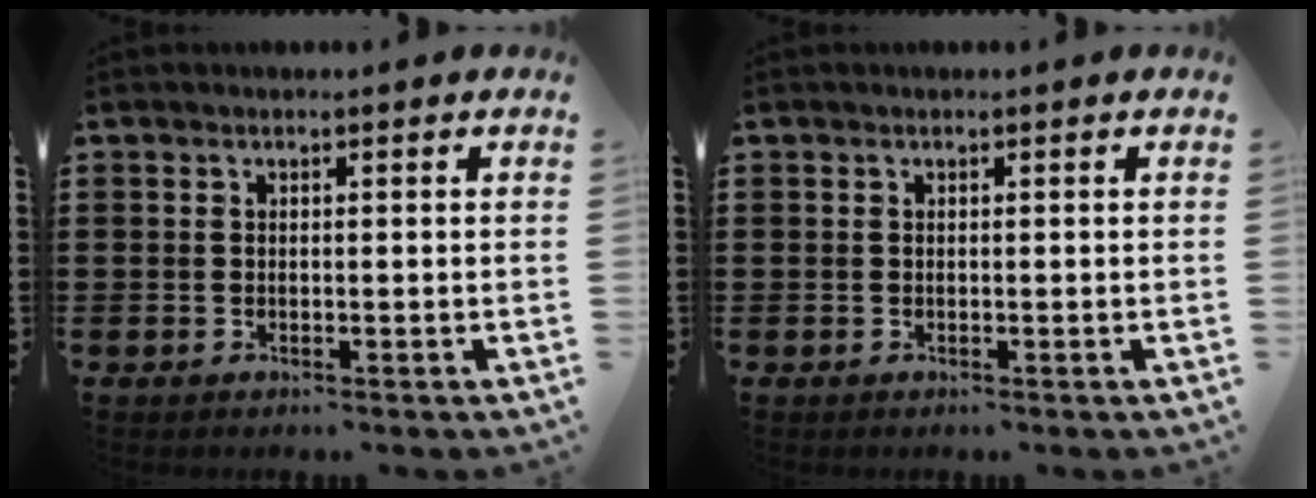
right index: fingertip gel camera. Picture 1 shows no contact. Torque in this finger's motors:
{"motor_torque": [0.27, 0.33, 0.00, 0.00]}